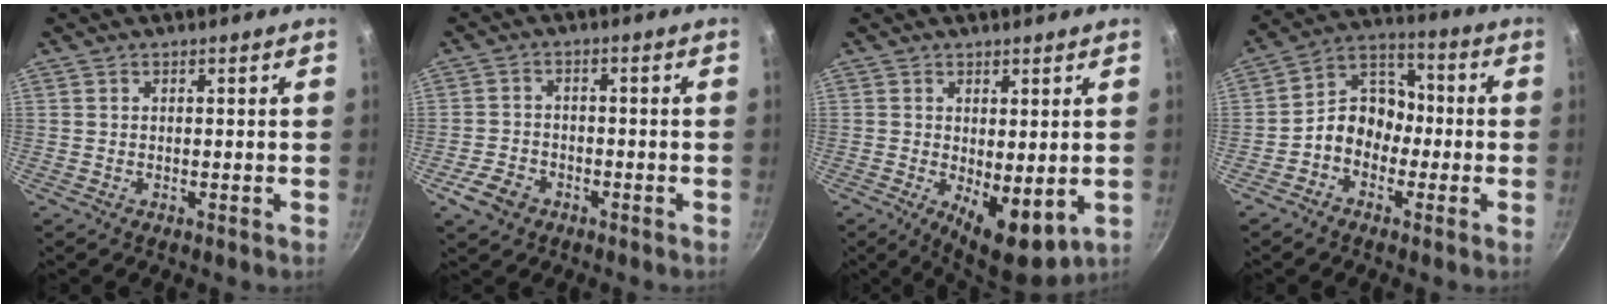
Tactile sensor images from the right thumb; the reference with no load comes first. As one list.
[{"total": 5.4, "force": [-3.0, 3.8, 2.4], "torque": [-0.042, 0.024, -0.052]}, {"total": 8.5, "force": [-0.5, 3.8, 7.6], "torque": [-0.089, -0.013, 0.007]}, {"total": 9.6, "force": [-2.5, 7.7, 5.2], "torque": [-0.044, 0.047, -0.065]}]